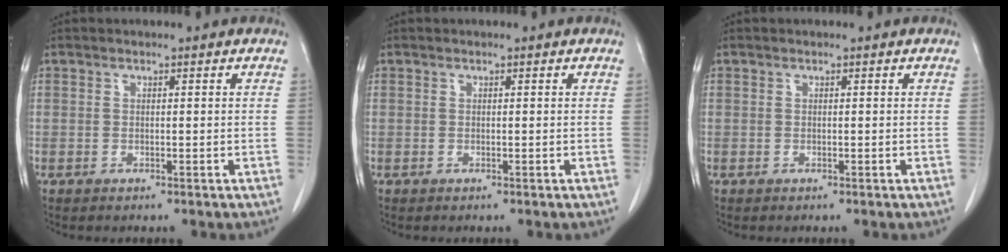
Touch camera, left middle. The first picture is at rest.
{"total": 0.0}
{"total": 0.0}